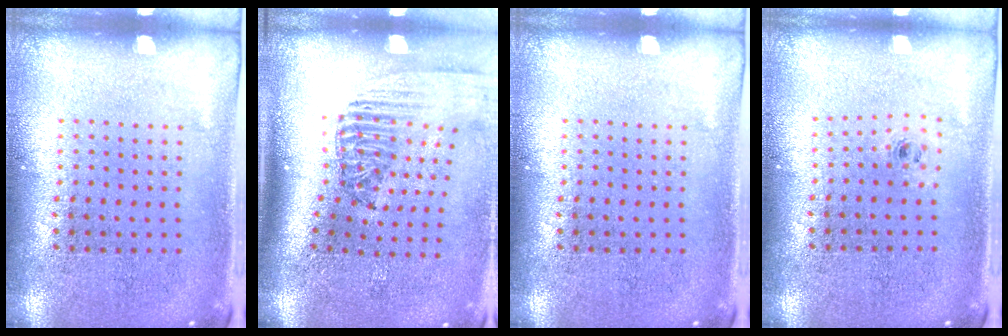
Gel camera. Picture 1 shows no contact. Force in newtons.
{"total": 2.4, "press": 1.8, "slide": 1.7}
{"total": 0.0}
{"total": 0.5, "press": 0.3, "slide": 0.4}